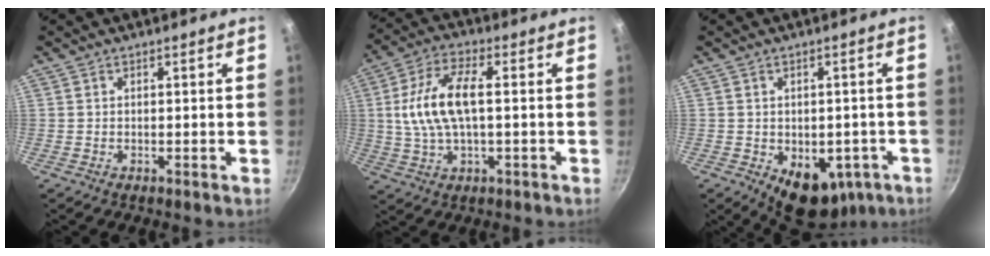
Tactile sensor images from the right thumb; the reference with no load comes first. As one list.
[{"total": 12.5, "force": [0.9, 5.6, 11.1], "torque": [-0.223, 0.021, 0.010]}, {"total": 11.6, "force": [-4.1, 7.5, 7.8], "torque": [-0.060, -0.002, -0.038]}]